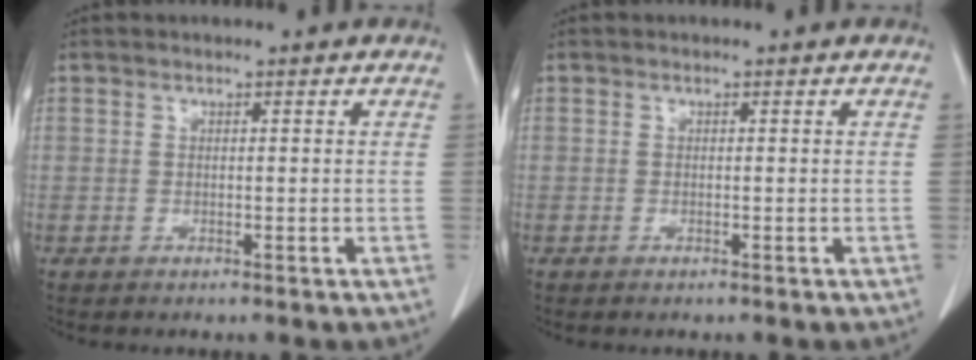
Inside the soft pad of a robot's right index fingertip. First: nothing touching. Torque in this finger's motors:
{"motor_torque": [-0.03, -0.02, 0.04, 0.01]}